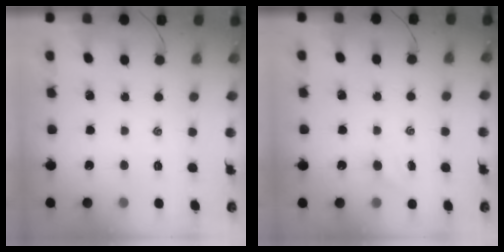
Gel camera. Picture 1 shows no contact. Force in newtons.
{"total": 2.7, "press": 2.6, "slide": 0.8}